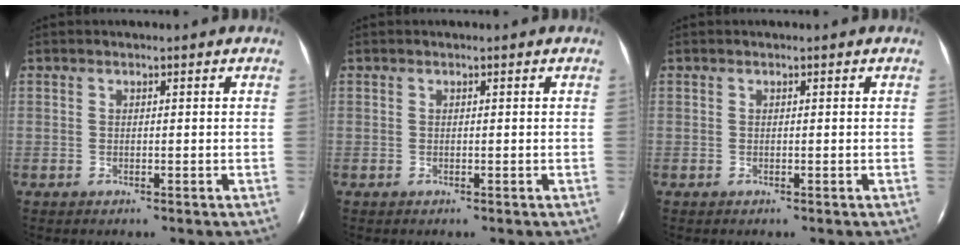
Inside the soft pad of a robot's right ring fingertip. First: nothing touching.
{"total": 0.0}
{"total": 0.0}